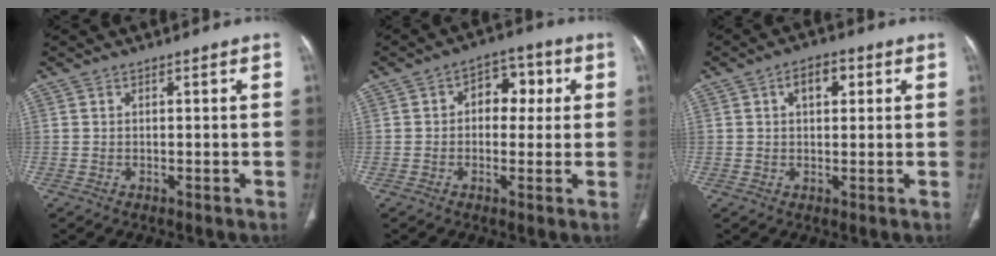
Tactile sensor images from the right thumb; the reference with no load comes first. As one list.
[{"total": 7.6, "force": [1.3, 5.4, 5.2], "torque": [-0.024, 0.020, 0.011]}, {"total": 5.1, "force": [1.6, 3.1, 3.6], "torque": [-0.032, 0.008, 0.021]}]